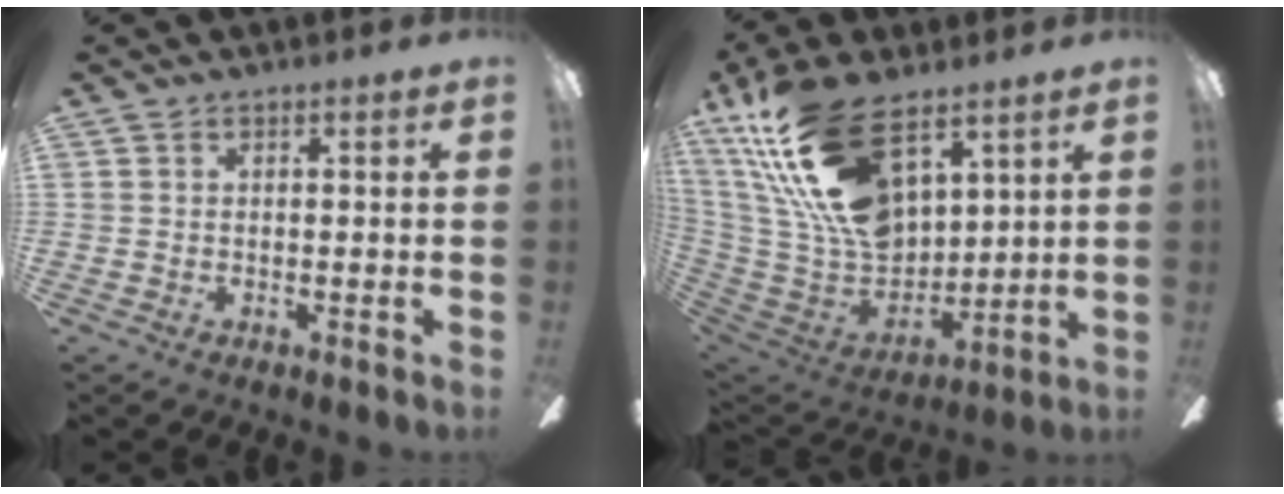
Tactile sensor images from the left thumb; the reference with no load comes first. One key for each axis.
{"total": 25.5, "fx": 13.5, "fy": 13.6, "fz": 16.8, "tx": -0.358, "ty": -0.068, "tz": 0.244}